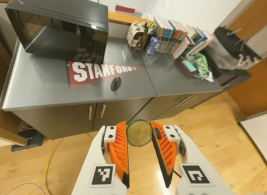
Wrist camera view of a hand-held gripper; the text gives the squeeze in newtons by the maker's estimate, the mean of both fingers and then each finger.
{"total": 4.7, "left": 4.8, "right": 4.6}